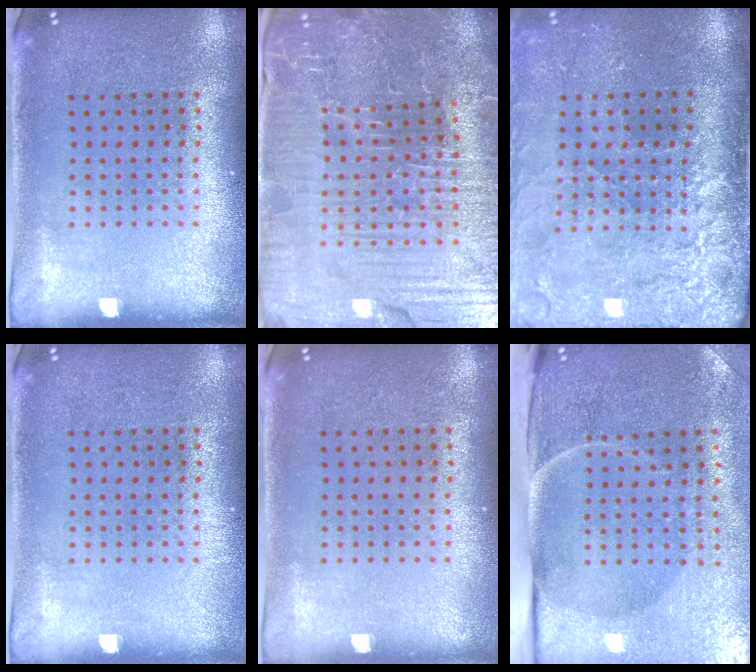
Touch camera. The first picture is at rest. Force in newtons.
{"total": 5.6, "press": 5.4, "slide": 1.6}
{"total": 4.5, "press": 3.6, "slide": 2.7}
{"total": 0.0}
{"total": 0.0}
{"total": 5.0, "press": 4.0, "slide": 3.0}